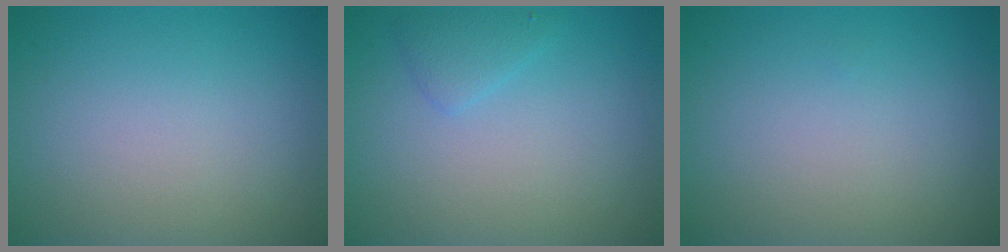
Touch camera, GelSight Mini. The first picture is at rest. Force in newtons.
{"total": 1.4, "press": 1.4, "slide": 0.0}
{"total": 0.0}